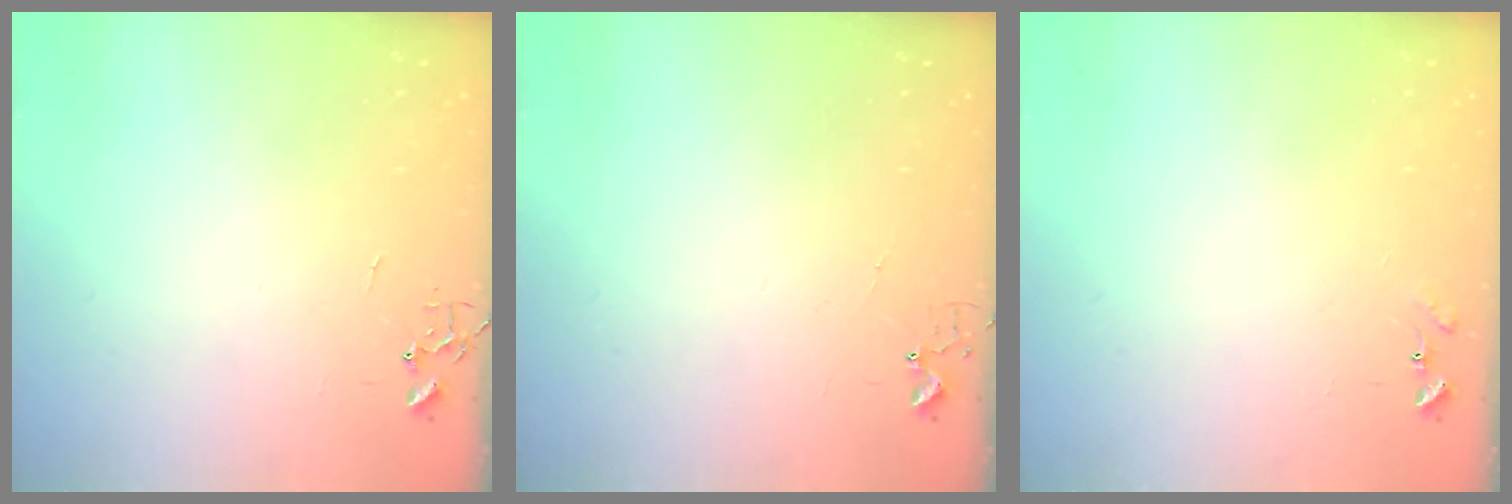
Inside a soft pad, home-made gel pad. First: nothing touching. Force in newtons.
{"total": 2.9, "press": 2.9, "slide": 0.3}
{"total": 6.9, "press": 6.8, "slide": 0.6}